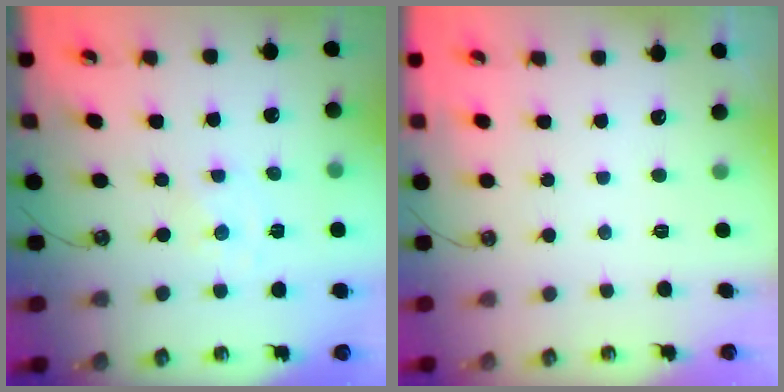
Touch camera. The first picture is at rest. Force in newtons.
{"total": 0.0}